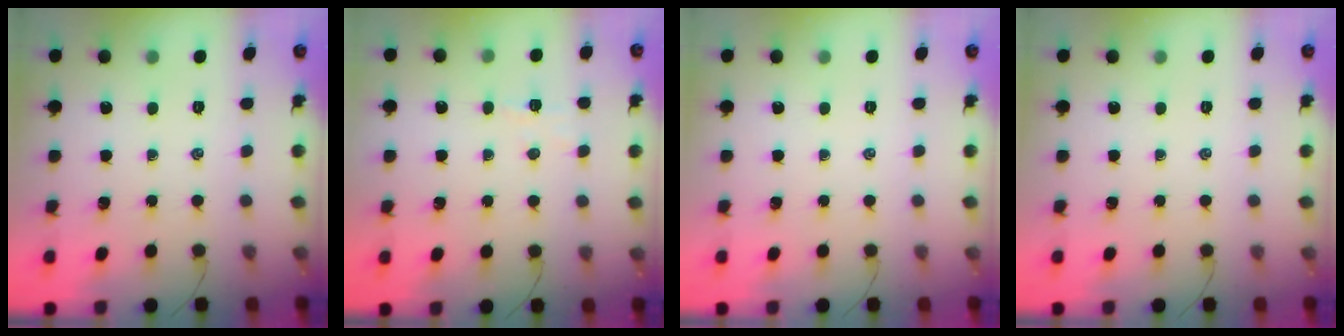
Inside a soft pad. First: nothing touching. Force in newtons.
{"total": 3.3, "press": 3.0, "slide": 1.2}
{"total": 0.0}
{"total": 0.0}